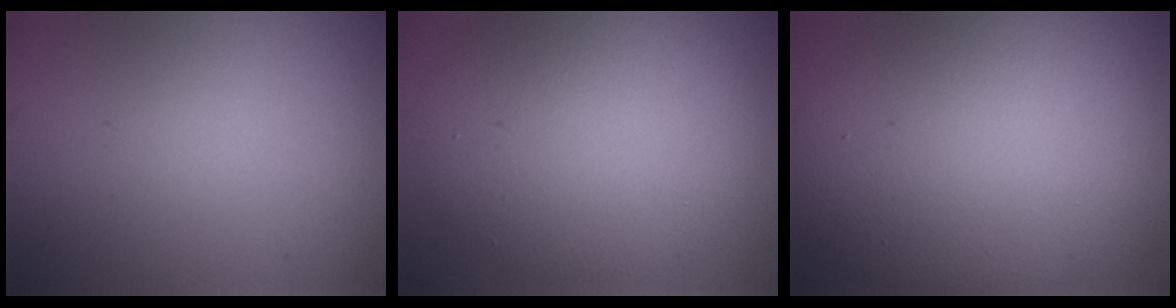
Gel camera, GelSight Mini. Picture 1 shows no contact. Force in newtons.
{"total": 8.2, "press": 8.2, "slide": 0.8}
{"total": 14.7, "press": 14.7, "slide": 0.8}